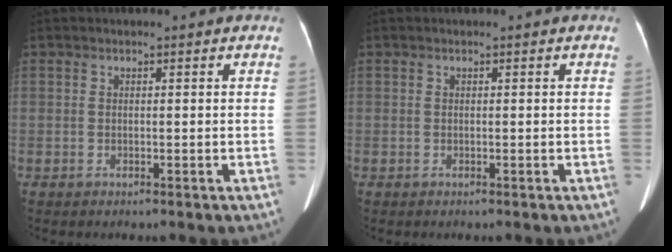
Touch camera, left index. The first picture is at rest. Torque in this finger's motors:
{"motor_torque": [-0.09, -0.20, 0.04, 0.02]}